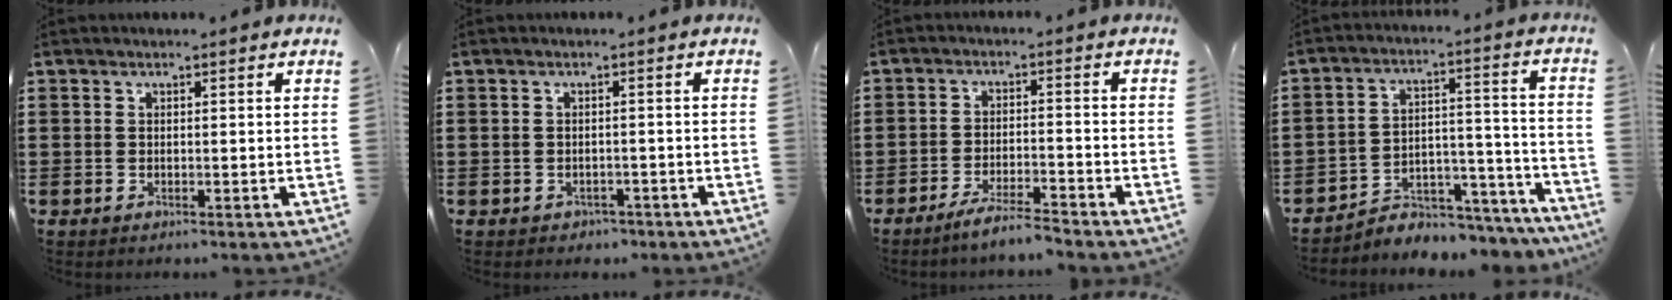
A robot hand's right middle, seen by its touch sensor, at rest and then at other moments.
{"total": 1.0, "force": [-0.9, 0.4, -0.1], "torque": [-0.003, -0.002, -0.020]}
{"total": 4.2, "force": [-3.9, -0.2, 1.7], "torque": [-0.036, -0.006, -0.075]}
{"total": 4.3, "force": [-4.1, 1.4, 0.4], "torque": [-0.013, 0.007, -0.083]}